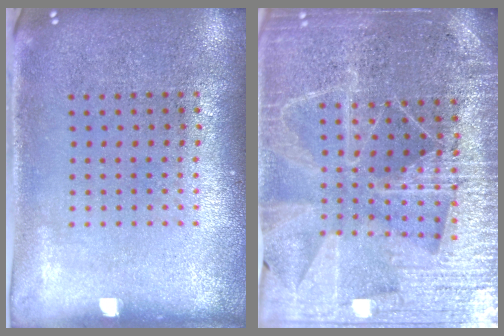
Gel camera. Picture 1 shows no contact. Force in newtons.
{"total": 5.0, "press": 4.6, "slide": 2.1}